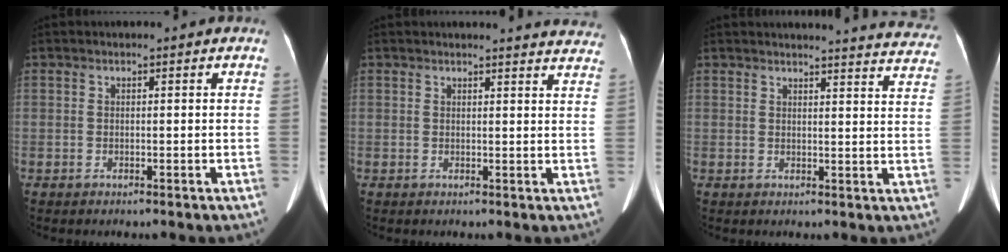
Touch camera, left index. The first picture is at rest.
{"total": 11.4, "force": [11.2, 1.3, 1.9], "torque": [0.007, -0.047, 0.089]}
{"total": 18.7, "force": [18.3, 1.7, 3.3], "torque": [-0.019, -0.080, 0.180]}